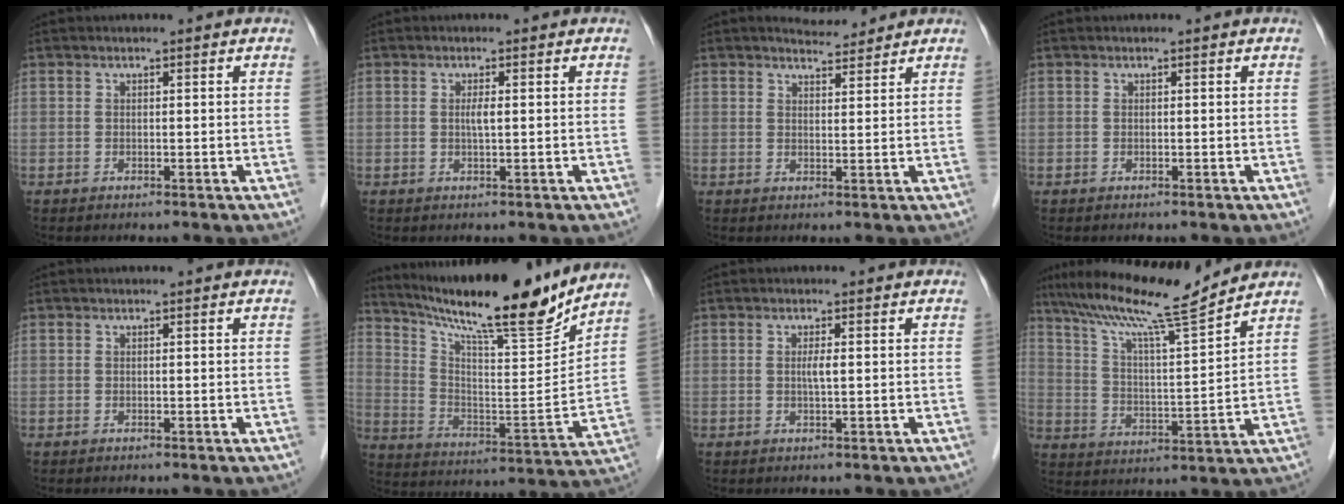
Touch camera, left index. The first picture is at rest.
{"total": 1.4, "force": [0.1, 0.0, 1.4], "torque": [-0.031, -0.001, 0.002]}
{"total": 3.4, "force": [3.3, 0.6, 0.6], "torque": [-0.011, 0.002, 0.051]}
{"total": 0.0}
{"total": 0.0}
{"total": 21.2, "force": [18.8, 0.8, 10.0], "torque": [-0.174, -0.042, 0.295]}
{"total": 1.5, "force": [0.1, 0.0, 1.5], "torque": [-0.031, -0.001, 0.002]}
{"total": 14.2, "force": [12.1, -1.0, 7.2], "torque": [-0.134, 0.006, 0.207]}